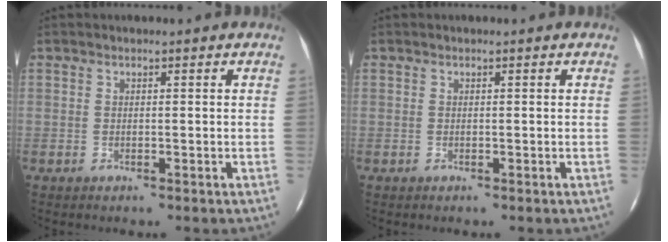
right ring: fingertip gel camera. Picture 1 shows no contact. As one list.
[{"total": 0.0}]